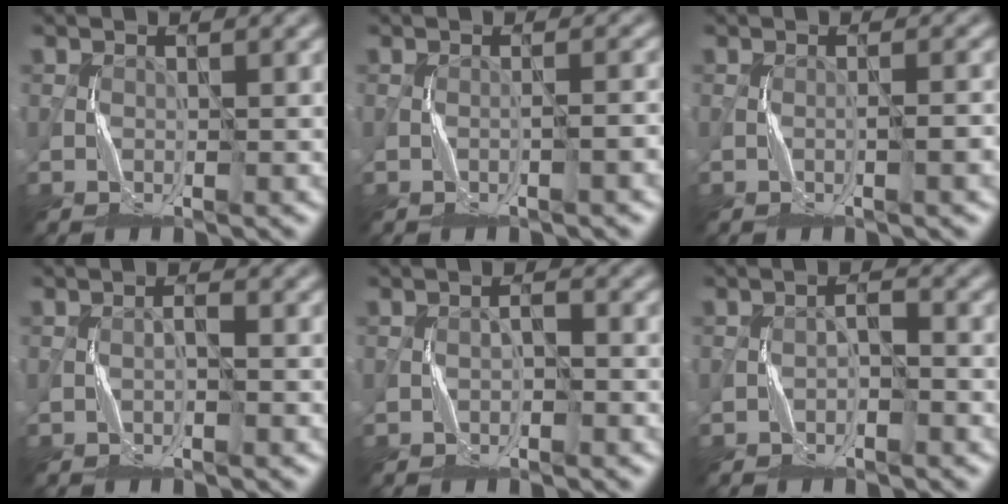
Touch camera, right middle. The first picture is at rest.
{"total": 1.4, "force": [-0.5, 0.1, 1.3], "torque": [-0.018, 0.006, -0.010]}
{"total": 1.8, "force": [-0.5, 0.2, 1.7], "torque": [-0.025, 0.004, -0.009]}
{"total": 0.8, "force": [-0.3, 0.2, 0.7], "torque": [-0.013, 0.002, -0.007]}
{"total": 1.2, "force": [-0.4, 0.7, 1.0], "torque": [-0.005, 0.005, -0.010]}
{"total": 1.3, "force": [-0.7, 0.5, 0.9], "torque": [-0.009, 0.008, -0.017]}